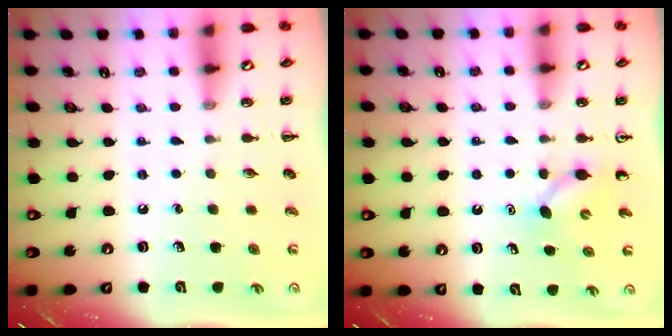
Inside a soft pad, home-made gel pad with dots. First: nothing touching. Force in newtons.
{"total": 2.9, "press": 2.7, "slide": 1.1}